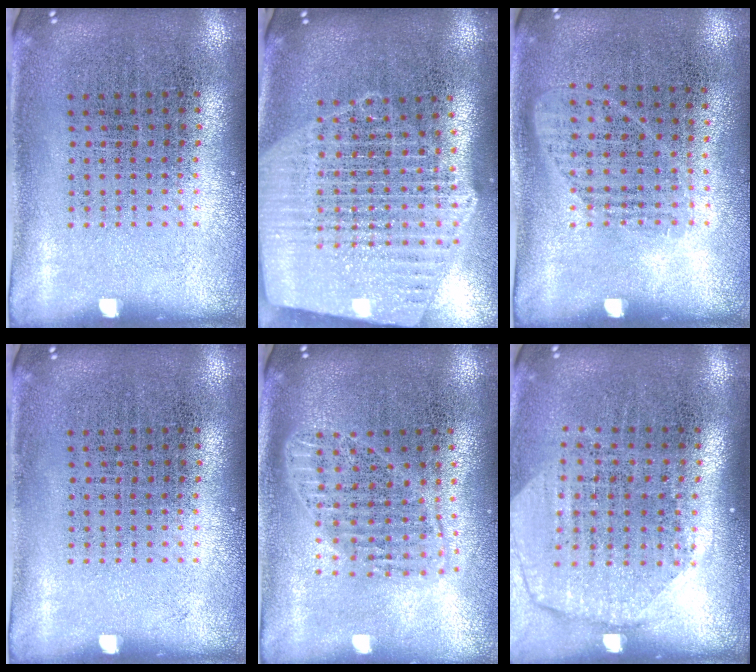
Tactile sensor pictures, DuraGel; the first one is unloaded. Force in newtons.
{"total": 2.6, "press": 2.2, "slide": 1.4}
{"total": 1.0, "press": 0.8, "slide": 0.6}
{"total": 0.0}
{"total": 1.7, "press": 1.5, "slide": 0.9}
{"total": 1.9, "press": 1.6, "slide": 1.0}